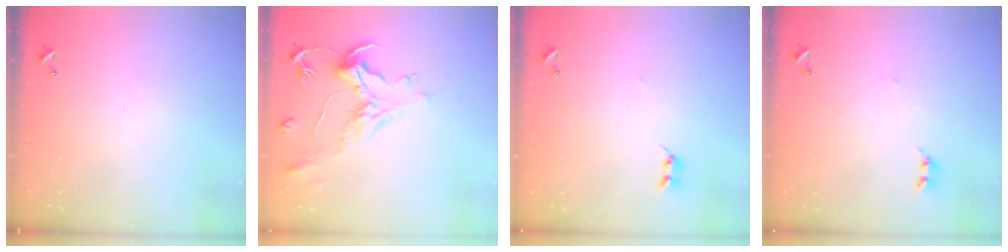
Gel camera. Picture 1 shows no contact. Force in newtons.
{"total": 2.1, "press": 1.6, "slide": 1.3}
{"total": 2.2, "press": 2.2, "slide": 0.4}
{"total": 2.5, "press": 2.4, "slide": 0.4}